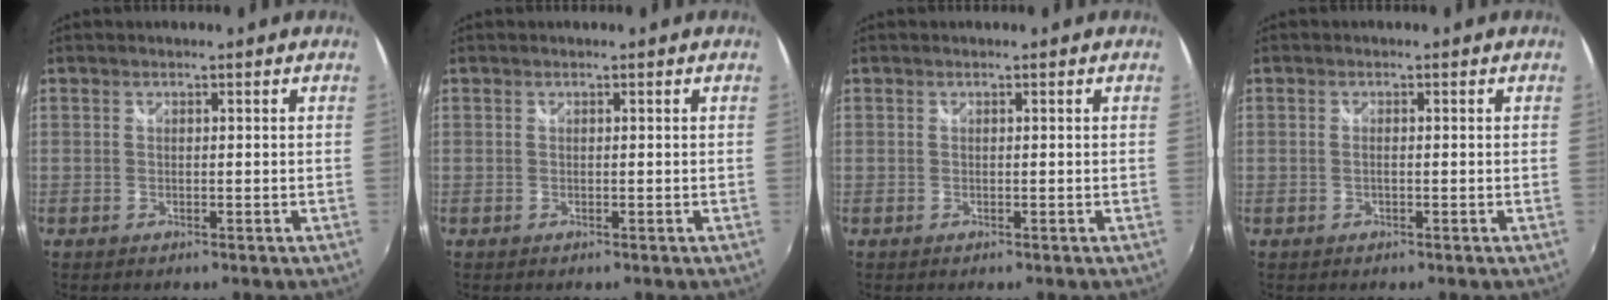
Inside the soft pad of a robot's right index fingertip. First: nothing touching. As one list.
[{"total": 0.0}, {"total": 0.0}, {"total": 0.9, "force": [-0.2, 0.1, 0.9], "torque": [-0.019, 0.001, -0.005]}]